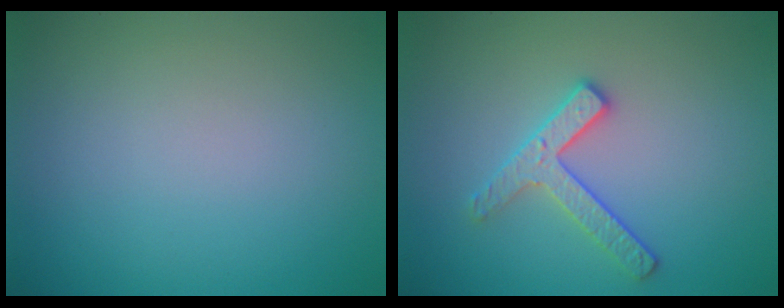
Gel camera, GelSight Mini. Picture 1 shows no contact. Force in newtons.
{"total": 2.6, "press": 2.5, "slide": 0.6}